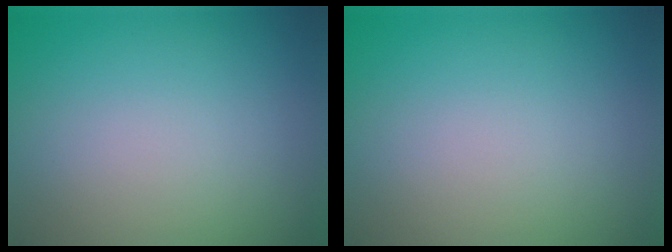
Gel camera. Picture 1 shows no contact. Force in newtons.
{"total": 0.0}